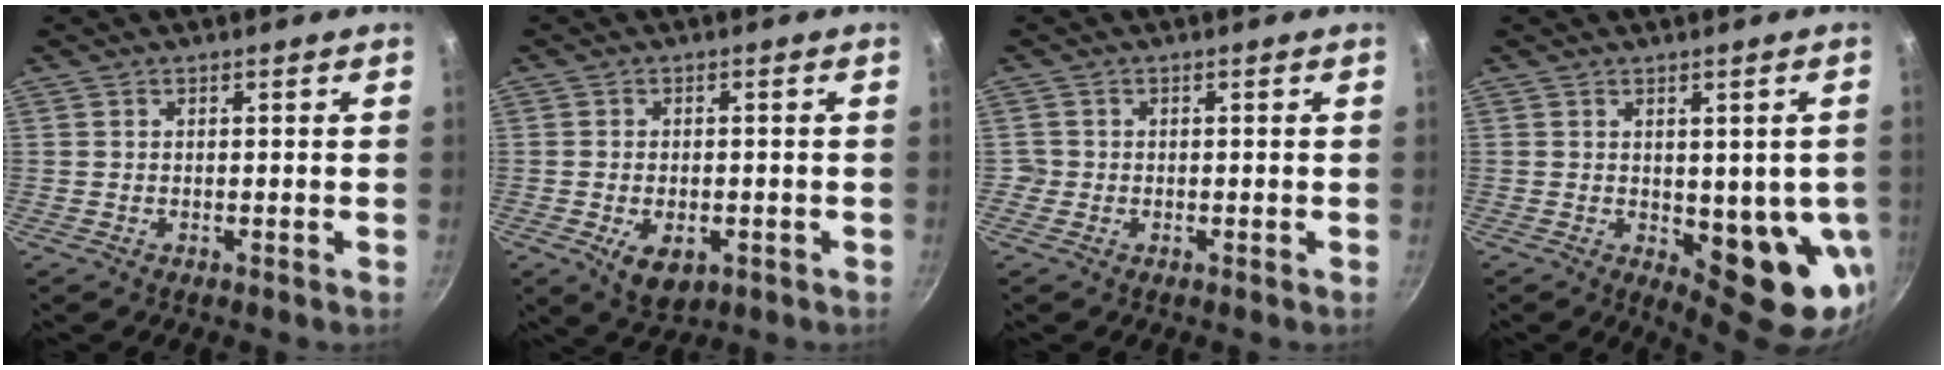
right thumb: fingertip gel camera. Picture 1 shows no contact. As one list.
[{"total": 6.6, "force": [-2.1, 4.0, 4.8], "torque": [-0.067, 0.001, -0.024]}, {"total": 1.1, "force": [-0.4, 1.1, 0.1], "torque": [0.003, 0.005, -0.008]}, {"total": 12.3, "force": [-1.8, 5.4, 10.9], "torque": [-0.092, -0.011, -0.011]}]